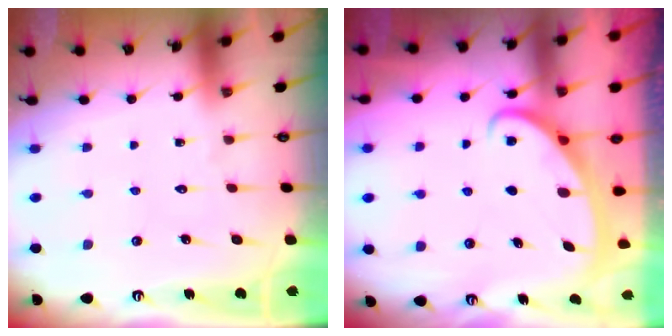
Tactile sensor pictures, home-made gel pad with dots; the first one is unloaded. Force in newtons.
{"total": 2.5, "press": 2.5, "slide": 0.4}